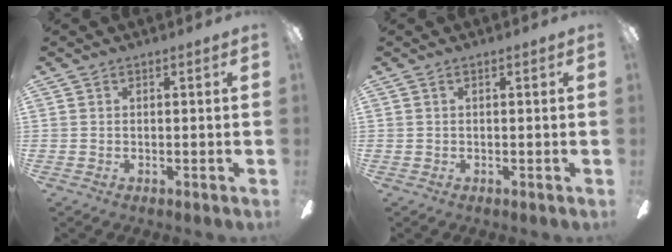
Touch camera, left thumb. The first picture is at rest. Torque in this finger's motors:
{"motor_torque": [0.01, -0.01, -0.03, -0.02, 0.00]}